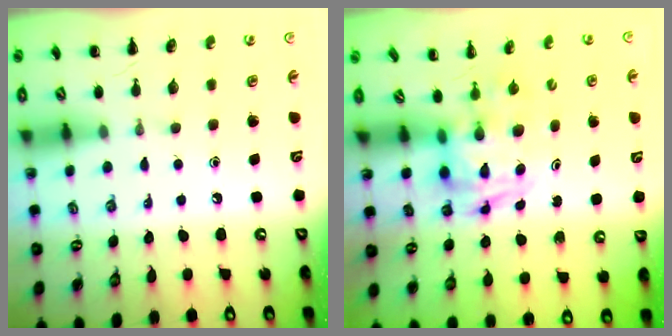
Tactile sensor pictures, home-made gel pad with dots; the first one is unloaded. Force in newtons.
{"total": 2.8, "press": 2.8, "slide": 0.5}